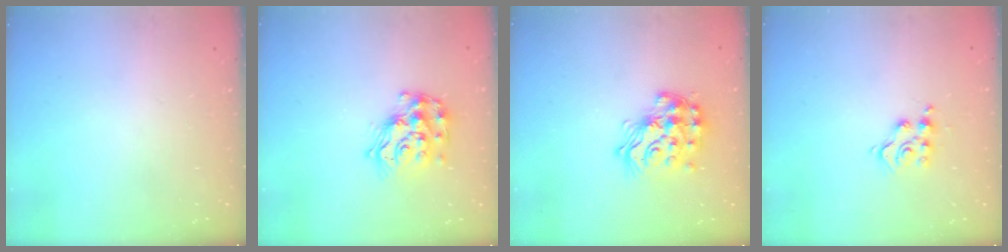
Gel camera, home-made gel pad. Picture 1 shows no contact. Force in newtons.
{"total": 16.2, "press": 16.2, "slide": 1.1}
{"total": 18.2, "press": 18.1, "slide": 1.0}
{"total": 5.7, "press": 5.7, "slide": 0.2}